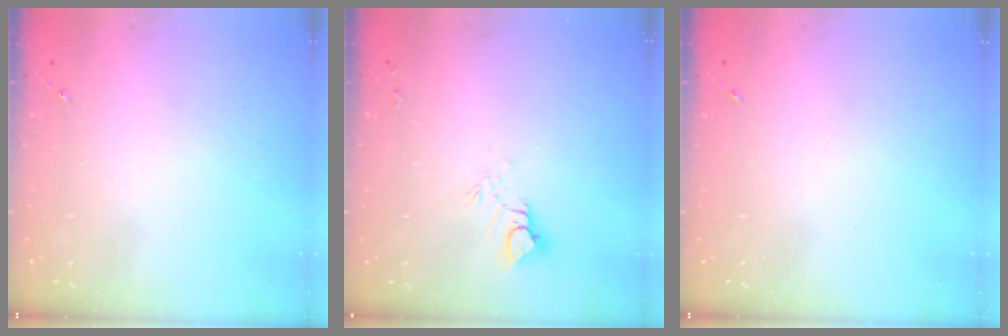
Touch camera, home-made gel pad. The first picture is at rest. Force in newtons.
{"total": 6.3, "press": 6.3, "slide": 0.5}
{"total": 0.0}